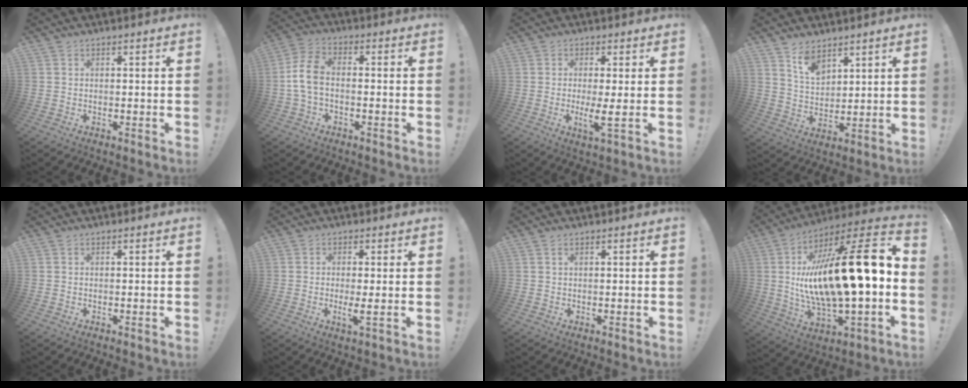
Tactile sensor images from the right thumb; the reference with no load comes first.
{"total": 8.1, "force": [-0.8, 4.5, 6.7], "torque": [-0.145, 0.008, -0.008]}
{"total": 5.2, "force": [-0.2, 0.0, 5.2], "torque": [-0.096, -0.021, -0.006]}
{"total": 7.8, "force": [6.1, 3.9, 2.8], "torque": [-0.054, -0.039, 0.115]}
{"total": 0.0}
{"total": 3.8, "force": [-0.2, 0.0, 3.8], "torque": [-0.066, -0.016, -0.004]}
{"total": 0.7, "force": [0.5, 0.2, 0.5], "torque": [-0.009, -0.002, 0.008]}
{"total": 26.3, "force": [1.7, 7.3, 25.2], "torque": [-0.445, -0.022, 0.023]}